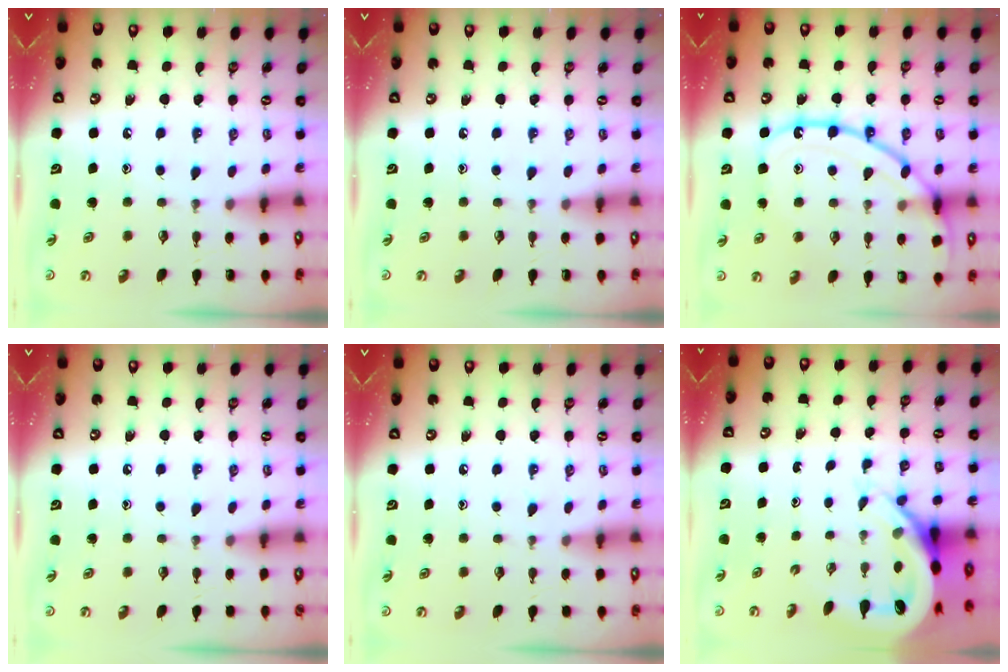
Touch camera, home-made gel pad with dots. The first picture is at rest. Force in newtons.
{"total": 0.0}
{"total": 16.2, "press": 16.1, "slide": 1.6}
{"total": 4.2, "press": 4.1, "slide": 0.6}
{"total": 2.5, "press": 2.4, "slide": 0.4}
{"total": 7.8, "press": 7.7, "slide": 1.1}